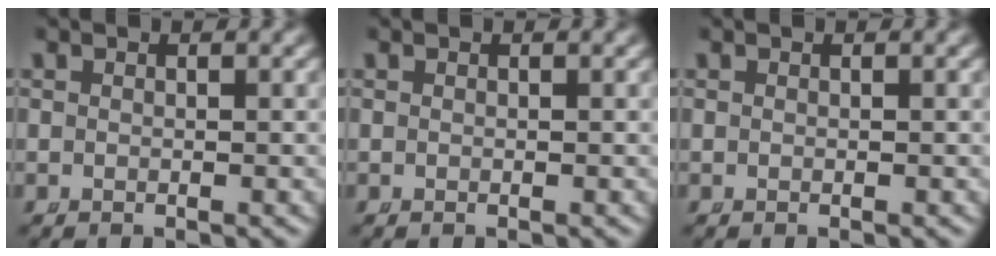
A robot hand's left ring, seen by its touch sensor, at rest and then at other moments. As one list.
[{"total": 0.0}, {"total": 0.0}]